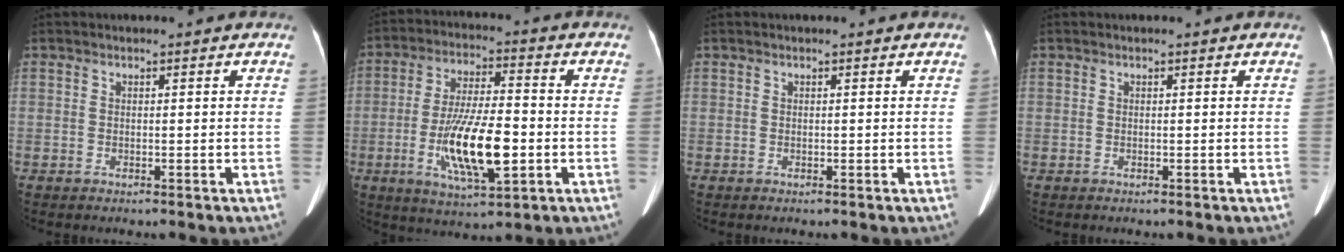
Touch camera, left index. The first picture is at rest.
{"total": 13.1, "force": [-3.2, 3.0, 12.4], "torque": [-0.237, -0.012, -0.053]}
{"total": 0.0}
{"total": 0.0}